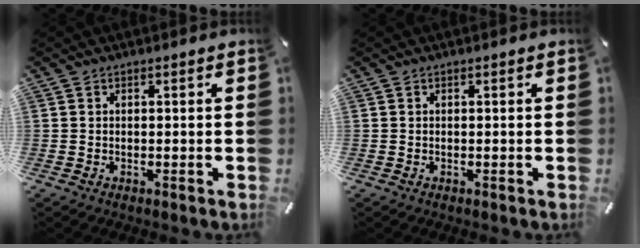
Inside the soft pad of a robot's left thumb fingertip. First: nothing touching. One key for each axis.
{"total": 0.0}